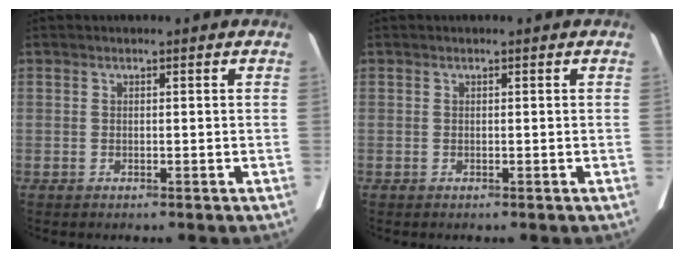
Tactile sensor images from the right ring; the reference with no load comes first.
{"total": 0.0}